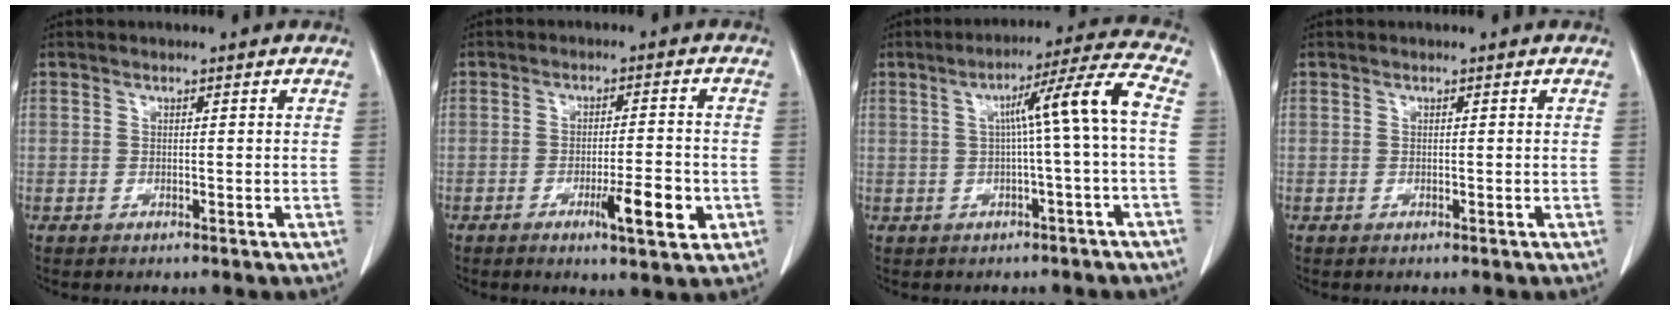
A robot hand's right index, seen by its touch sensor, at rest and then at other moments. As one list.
[{"total": 7.1, "force": [-2.8, 1.0, 6.4], "torque": [-0.098, -0.006, -0.038]}, {"total": 8.8, "force": [0.2, -1.4, 8.6], "torque": [-0.131, 0.020, 0.008]}, {"total": 0.0}]